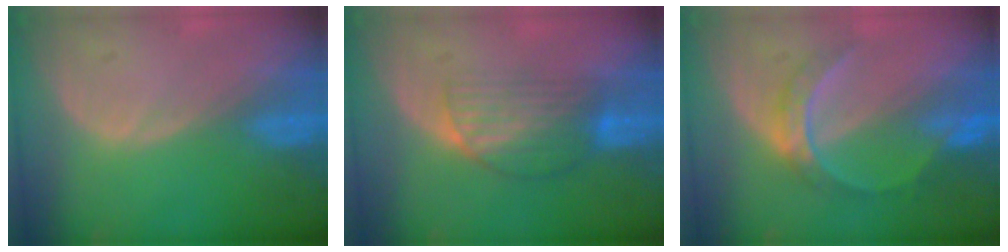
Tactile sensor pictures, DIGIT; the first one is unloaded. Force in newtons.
{"total": 6.6, "press": 5.7, "slide": 3.3}
{"total": 6.3, "press": 5.5, "slide": 3.1}